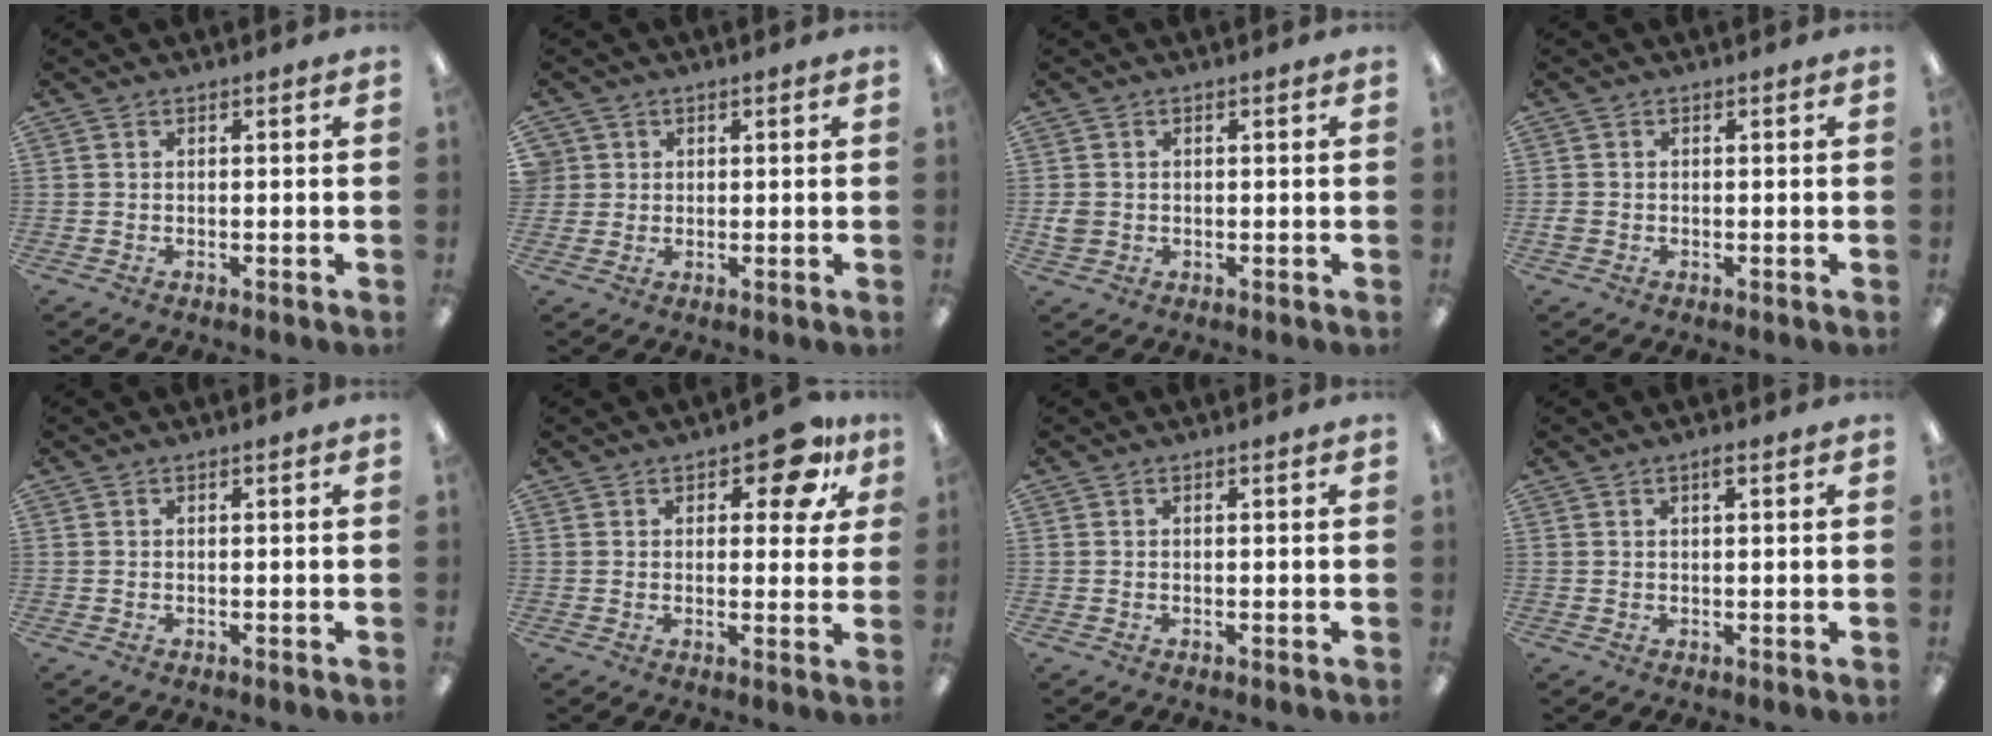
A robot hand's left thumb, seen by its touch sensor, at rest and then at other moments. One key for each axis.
{"total": 2.6, "fx": 0.7, "fy": 2.4, "fz": -0.5, "tx": 0.009, "ty": -0.001, "tz": 0.011}
{"total": 2.6, "fx": -0.3, "fy": 2.4, "fz": 0.9, "tx": -0.007, "ty": 0.001, "tz": -0.006}
{"total": 1.2, "fx": -0.4, "fy": 1.0, "fz": 0.4, "tx": -0.005, "ty": 0.002, "tz": -0.008}
{"total": 0.0}
{"total": 8.8, "fx": 5.2, "fy": 4.1, "fz": 5.9, "tx": -0.060, "ty": -0.024, "tz": 0.084}
{"total": 0.0}
{"total": 1.3, "fx": 0.8, "fy": 0.4, "fz": 0.9, "tx": -0.012, "ty": -0.002, "tz": 0.012}